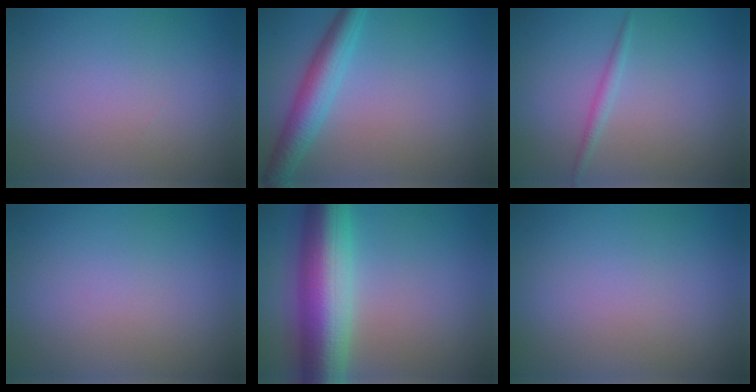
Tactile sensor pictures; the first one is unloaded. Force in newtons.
{"total": 4.0, "press": 4.0, "slide": 0.1}
{"total": 1.0, "press": 1.0, "slide": 0.0}
{"total": 0.0}
{"total": 10.7, "press": 10.6, "slide": 0.2}
{"total": 0.0}